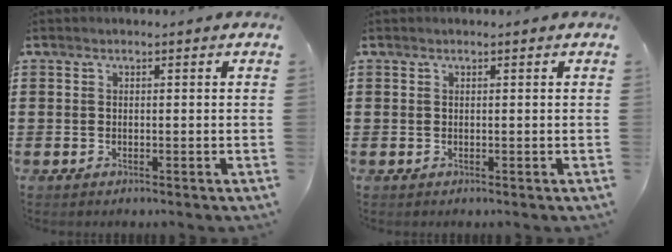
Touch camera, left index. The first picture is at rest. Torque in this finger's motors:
{"motor_torque": [-0.18, 0.18, -0.02, 0.00]}